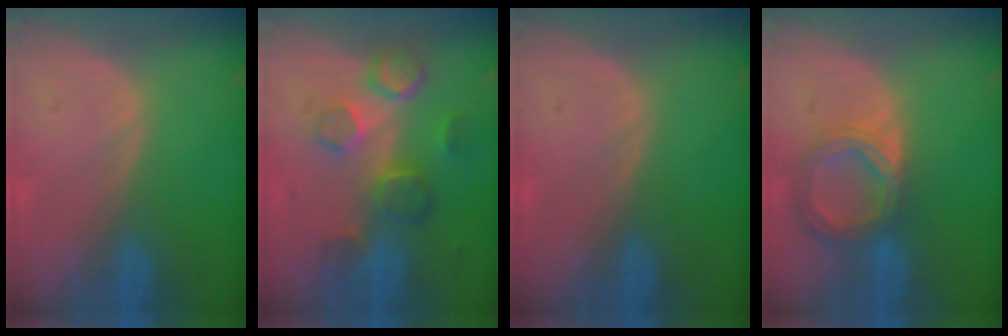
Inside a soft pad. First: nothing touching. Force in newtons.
{"total": 8.4, "press": 7.6, "slide": 3.6}
{"total": 0.0}
{"total": 6.8, "press": 6.2, "slide": 2.6}